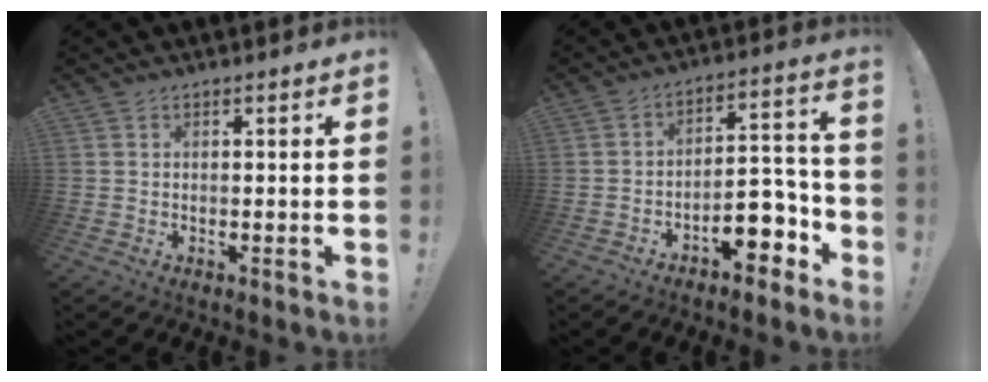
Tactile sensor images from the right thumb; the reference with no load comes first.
{"total": 11.8, "force": [-6.4, 5.9, 8.0], "torque": [-0.094, 0.043, -0.102]}